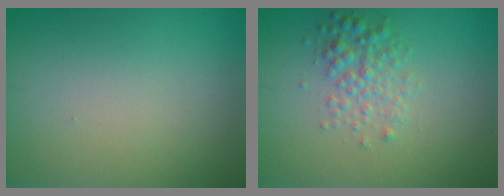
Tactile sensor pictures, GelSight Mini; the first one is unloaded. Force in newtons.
{"total": 2.5, "press": 2.5, "slide": 0.0}